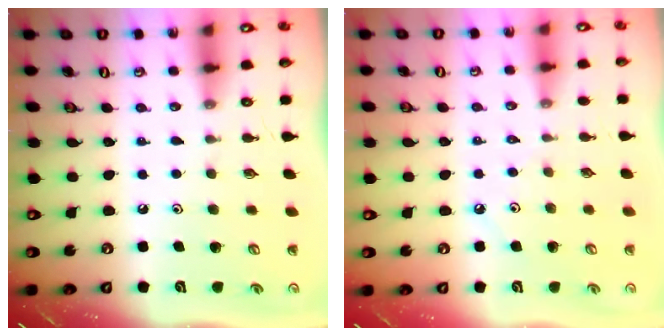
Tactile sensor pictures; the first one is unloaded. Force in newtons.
{"total": 2.2, "press": 2.2, "slide": 0.4}